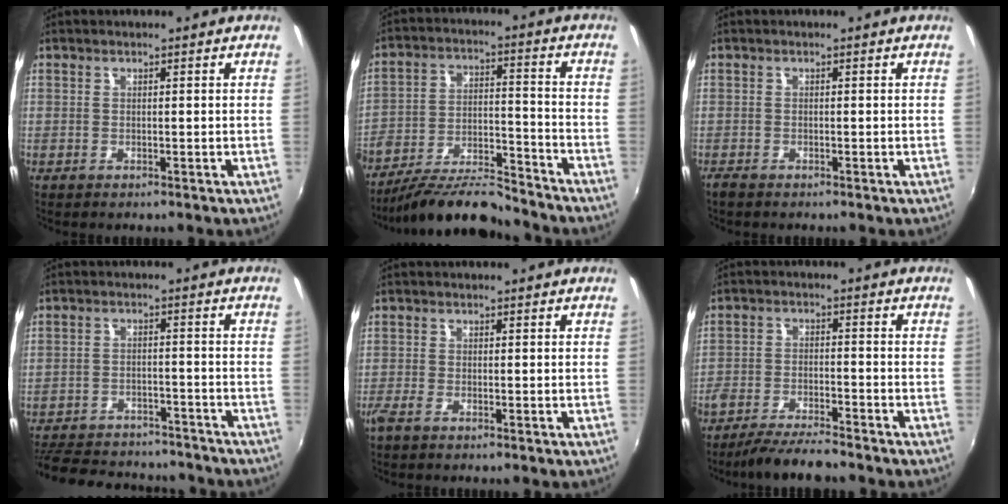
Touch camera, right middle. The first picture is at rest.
{"total": 15.6, "force": [-13.7, 3.1, 6.8], "torque": [-0.137, -0.019, -0.228]}
{"total": 1.4, "force": [-1.2, 0.4, 0.5], "torque": [-0.013, -0.004, -0.024]}
{"total": 21.1, "force": [-18.0, 7.3, 8.1], "torque": [-0.183, 0.003, -0.245]}
{"total": 1.8, "force": [-1.3, 0.2, 1.2], "torque": [-0.027, -0.007, -0.028]}
{"total": 9.1, "force": [-8.0, 1.1, 4.1], "torque": [-0.096, -0.014, -0.140]}